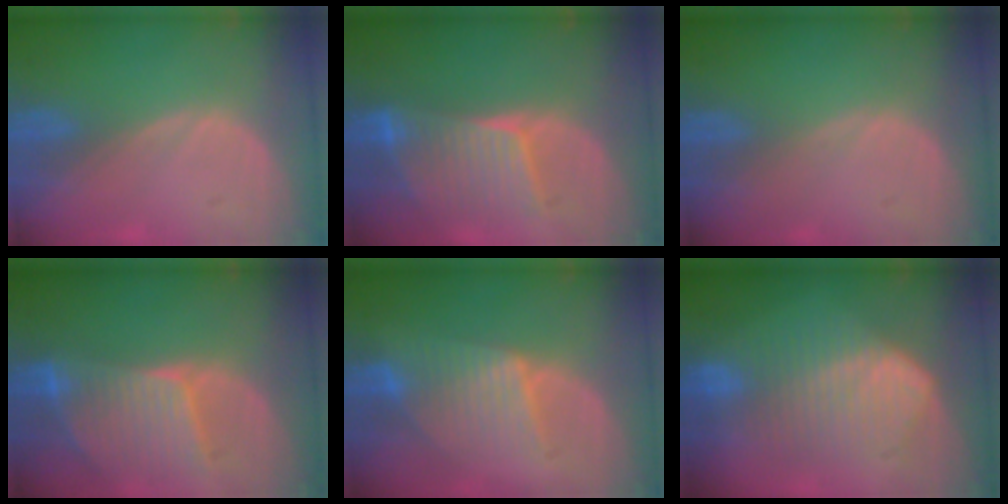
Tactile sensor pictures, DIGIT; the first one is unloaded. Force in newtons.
{"total": 7.8, "press": 7.7, "slide": 1.7}
{"total": 0.0}
{"total": 9.4, "press": 8.2, "slide": 4.5}
{"total": 7.1, "press": 7.1, "slide": 0.1}
{"total": 10.0, "press": 10.0, "slide": 0.6}